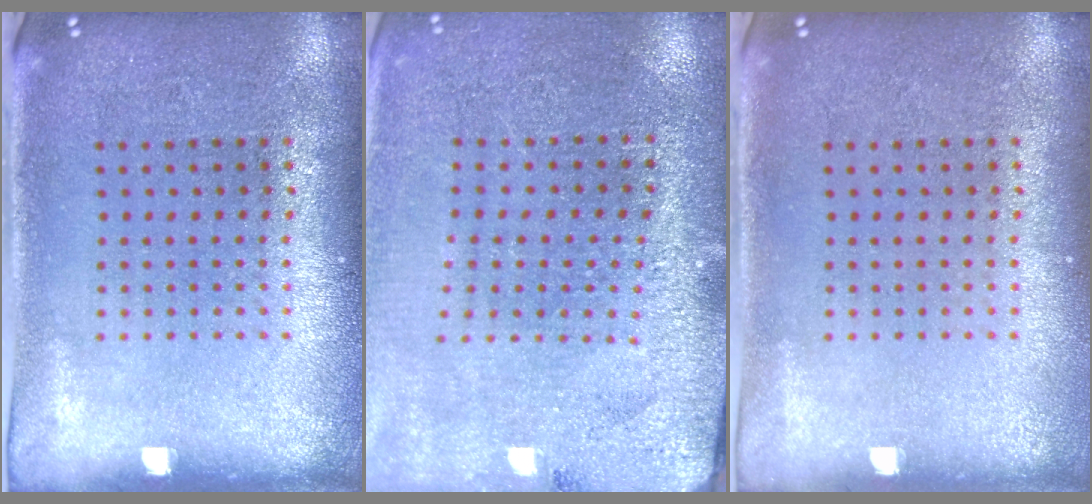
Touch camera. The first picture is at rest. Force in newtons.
{"total": 2.9, "press": 2.9, "slide": 0.2}
{"total": 0.0}